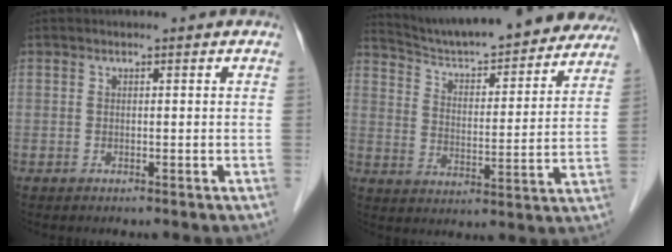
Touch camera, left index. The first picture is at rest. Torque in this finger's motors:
{"motor_torque": [0.45, -0.63, 0.18, 0.06]}